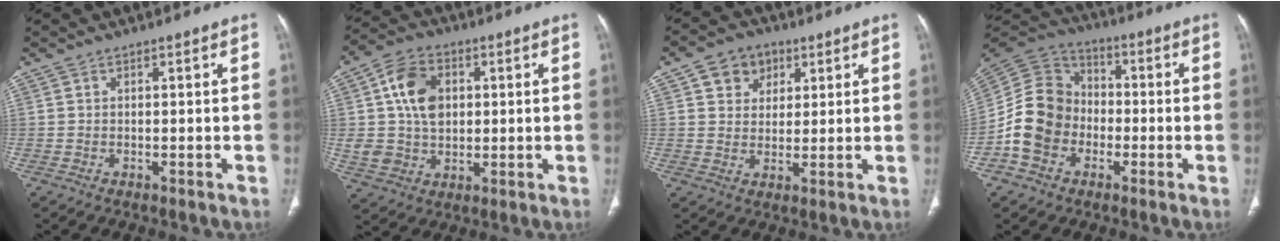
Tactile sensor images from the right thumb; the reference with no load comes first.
{"total": 12.4, "force": [2.5, 9.2, 7.9], "torque": [-0.116, 0.006, 0.048]}
{"total": 7.1, "force": [3.1, 5.8, 2.8], "torque": [-0.009, -0.007, 0.046]}
{"total": 13.2, "force": [-3.7, 10.9, 6.5], "torque": [-0.108, 0.040, -0.077]}